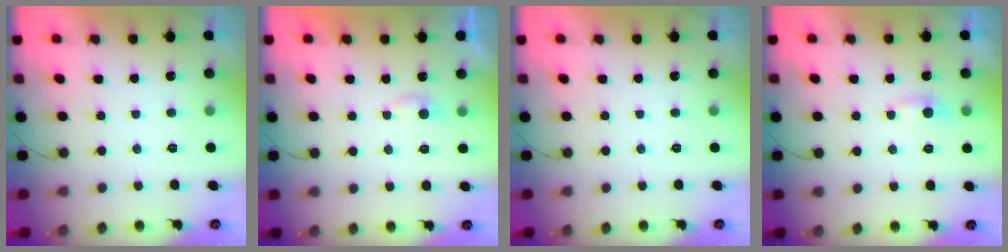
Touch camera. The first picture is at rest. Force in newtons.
{"total": 2.8, "press": 2.8, "slide": 0.2}
{"total": 0.0}
{"total": 3.6, "press": 3.6, "slide": 0.4}